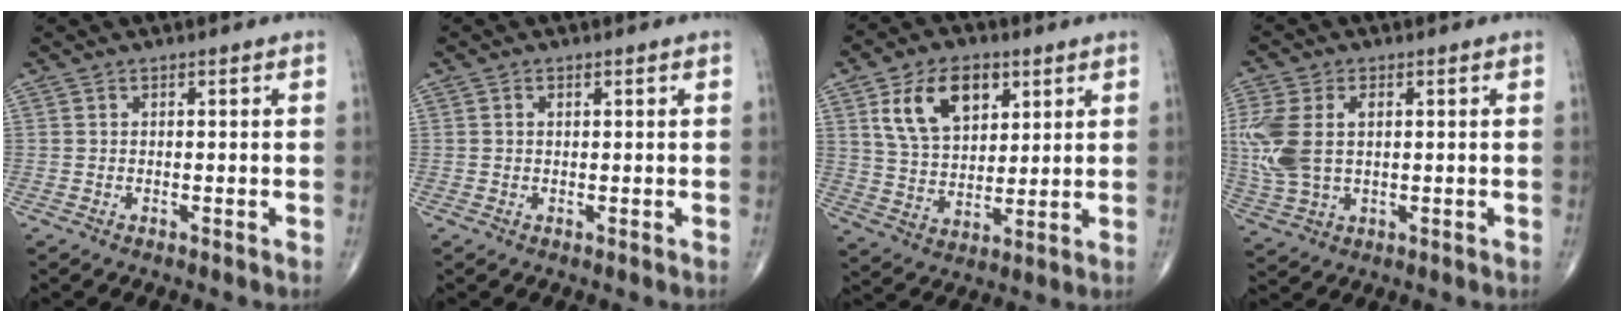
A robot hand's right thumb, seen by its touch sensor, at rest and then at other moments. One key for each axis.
{"total": 0.7, "fx": 0.2, "fy": 0.5, "fz": 0.4, "tx": -0.009, "ty": -0.001, "tz": 0.004}
{"total": 13.5, "fx": 5.8, "fy": 8.5, "fz": 8.8, "tx": -0.126, "ty": -0.018, "tz": 0.112}
{"total": 14.2, "fx": 2.1, "fy": 8.8, "fz": 10.9, "tx": -0.256, "ty": 0.010, "tz": 0.049}